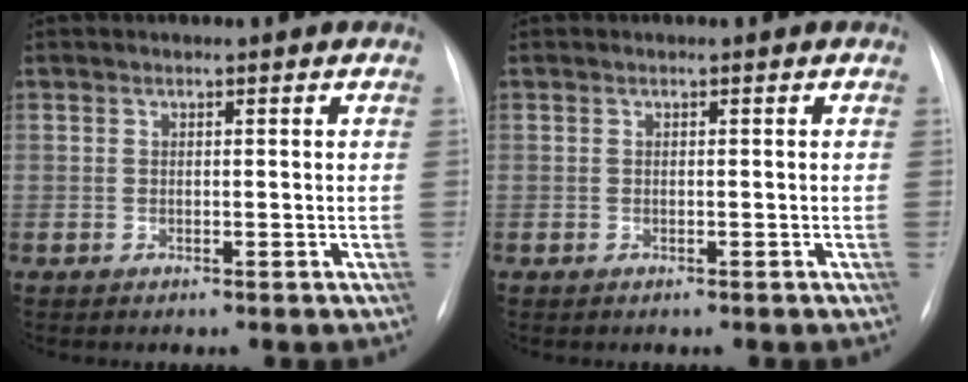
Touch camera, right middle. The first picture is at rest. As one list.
[{"total": 0.0}]